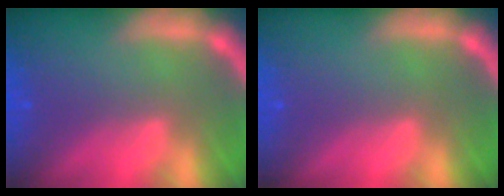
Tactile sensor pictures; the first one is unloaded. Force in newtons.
{"total": 0.0}